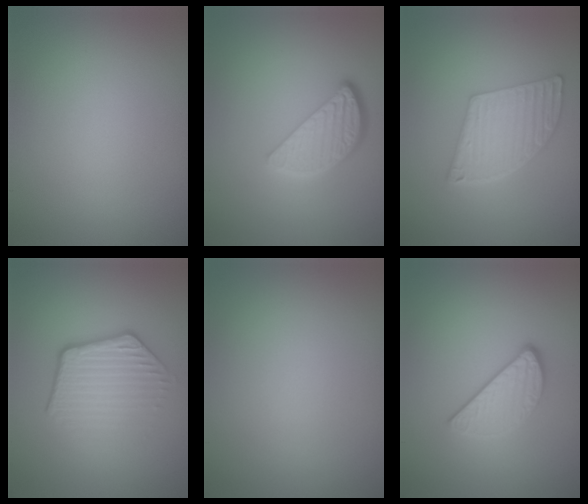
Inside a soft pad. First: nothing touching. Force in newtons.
{"total": 3.9, "press": 3.2, "slide": 2.3}
{"total": 5.6, "press": 4.2, "slide": 3.7}
{"total": 4.1, "press": 3.0, "slide": 2.9}
{"total": 0.0}
{"total": 3.0, "press": 2.4, "slide": 1.9}